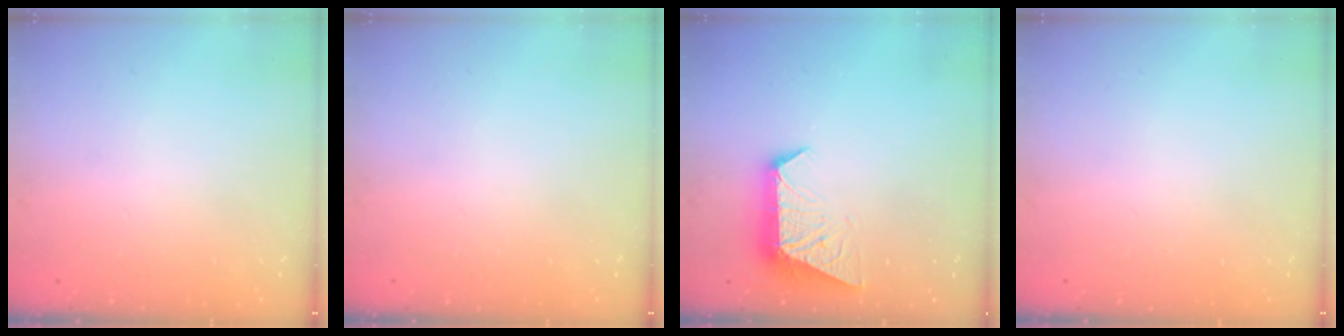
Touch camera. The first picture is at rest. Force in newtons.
{"total": 0.0}
{"total": 10.0, "press": 10.0, "slide": 0.8}
{"total": 0.0}